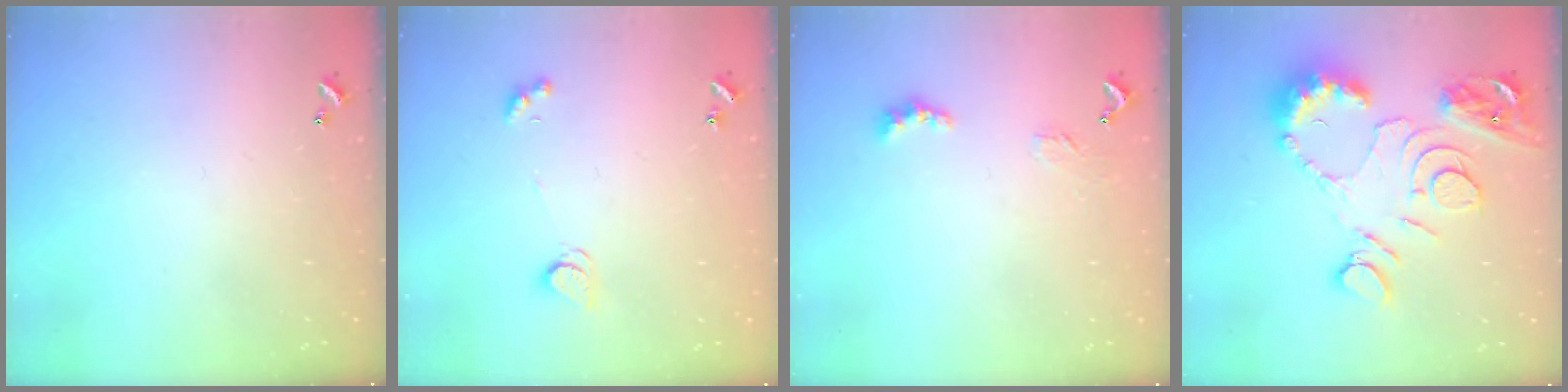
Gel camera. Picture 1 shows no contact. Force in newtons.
{"total": 2.5, "press": 2.5, "slide": 0.3}
{"total": 1.6, "press": 1.5, "slide": 0.5}
{"total": 14.4, "press": 14.3, "slide": 1.3}